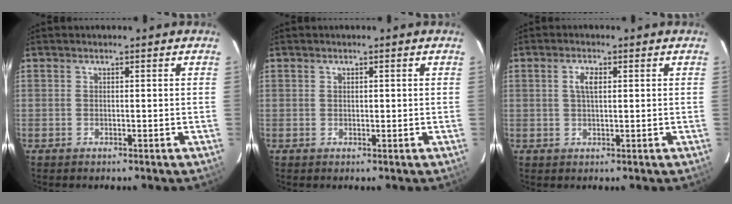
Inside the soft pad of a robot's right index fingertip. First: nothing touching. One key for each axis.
{"total": 0.7, "fx": 0.3, "fy": 0.5, "fz": 0.4, "tx": -0.006, "ty": 0.002, "tz": 0.006}
{"total": 2.7, "fx": 0.7, "fy": 1.1, "fz": 2.4, "tx": -0.047, "ty": 0.006, "tz": 0.014}